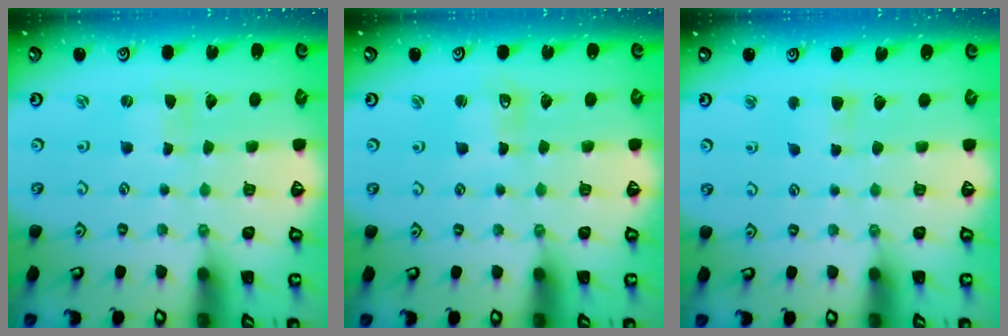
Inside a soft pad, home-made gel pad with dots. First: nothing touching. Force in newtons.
{"total": 2.6, "press": 2.6, "slide": 0.2}
{"total": 3.5, "press": 3.5, "slide": 0.6}